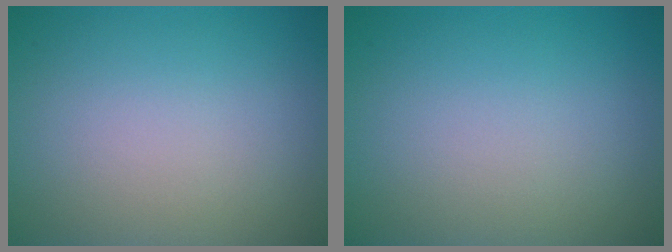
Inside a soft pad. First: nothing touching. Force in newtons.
{"total": 0.0}